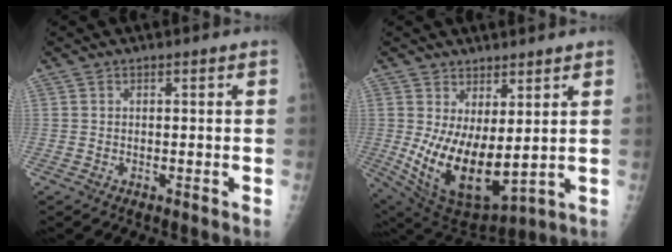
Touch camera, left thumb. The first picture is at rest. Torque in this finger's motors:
{"motor_torque": [0.94, 3.09, 1.63, -0.05, 0.61]}